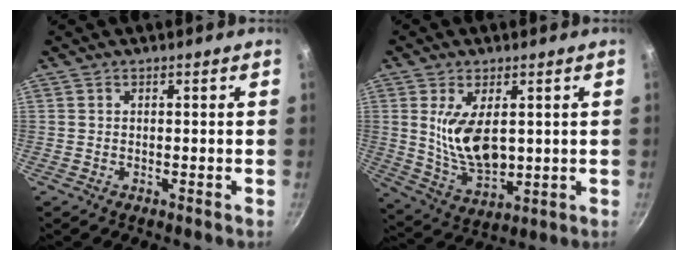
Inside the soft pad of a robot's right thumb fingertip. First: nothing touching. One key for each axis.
{"total": 11.5, "fx": 2.0, "fy": 6.1, "fz": 9.6, "tx": -0.162, "ty": -0.026, "tz": 0.053}